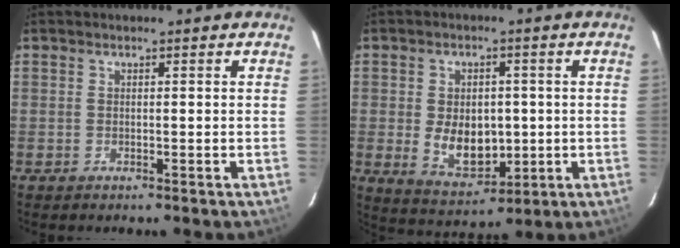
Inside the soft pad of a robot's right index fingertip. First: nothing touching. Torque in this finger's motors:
{"motor_torque": [0.88, -0.42, 0.47, 0.06]}